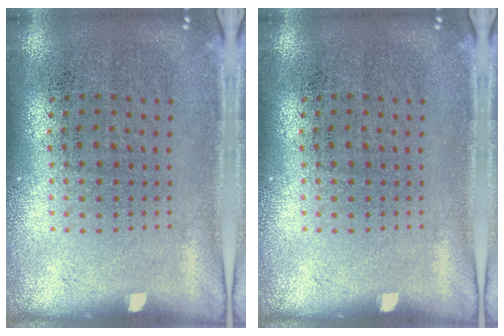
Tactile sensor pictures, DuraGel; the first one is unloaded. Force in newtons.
{"total": 0.0}